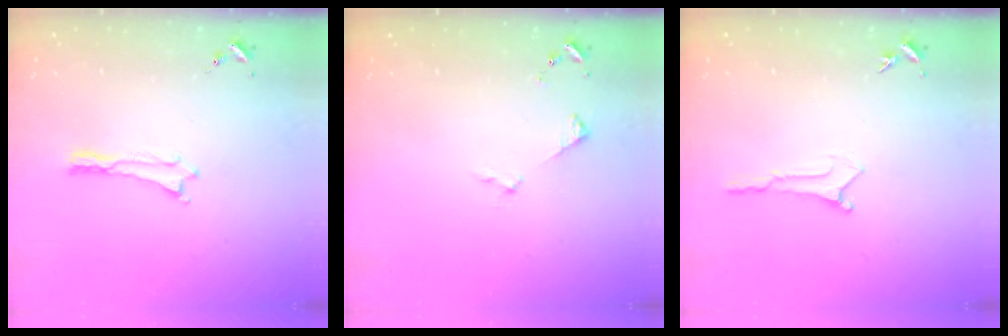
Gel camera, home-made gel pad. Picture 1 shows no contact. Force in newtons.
{"total": 2.9, "press": 2.9, "slide": 0.3}
{"total": 0.0}